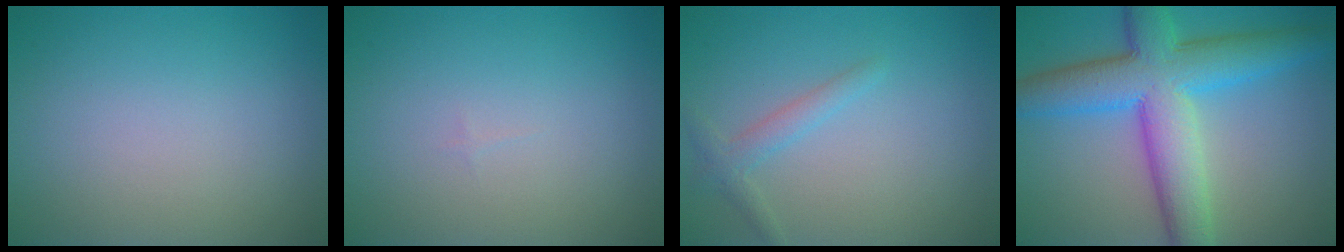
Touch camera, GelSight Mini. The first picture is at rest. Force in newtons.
{"total": 0.0}
{"total": 1.6, "press": 1.6, "slide": 0.1}
{"total": 9.6, "press": 9.6, "slide": 0.3}